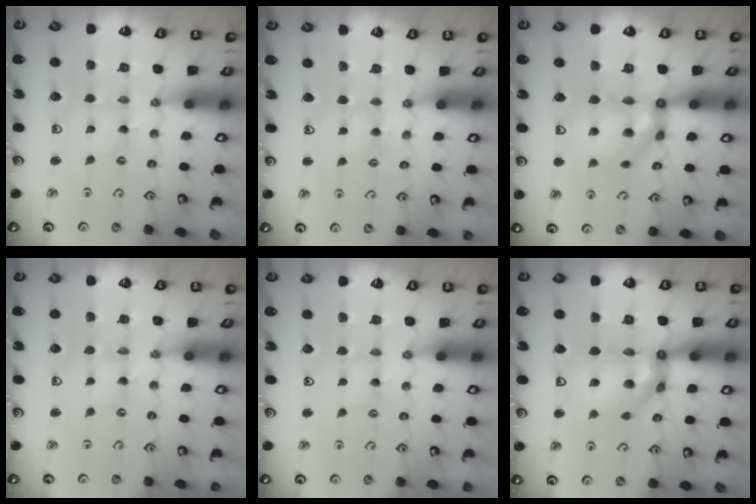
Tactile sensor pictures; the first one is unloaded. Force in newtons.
{"total": 2.3, "press": 2.3, "slide": 0.4}
{"total": 10.9, "press": 10.7, "slide": 2.0}
{"total": 0.0}
{"total": 2.5, "press": 2.4, "slide": 0.4}
{"total": 13.7, "press": 13.6, "slide": 1.8}